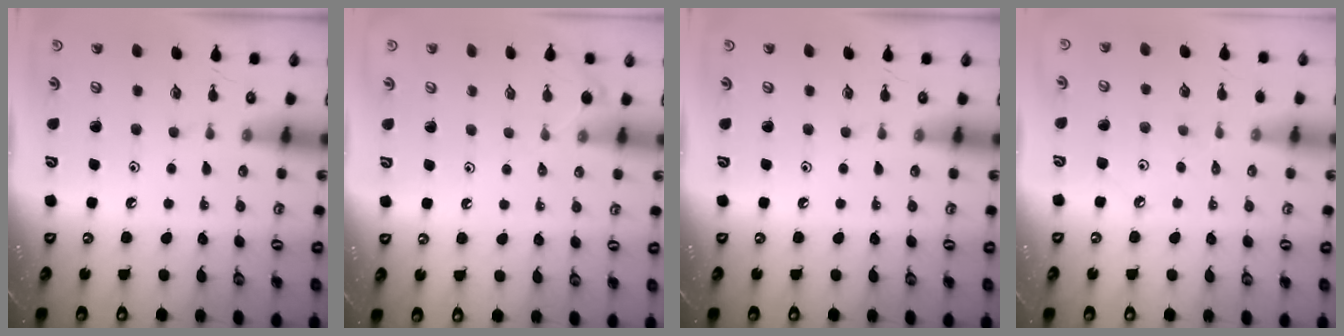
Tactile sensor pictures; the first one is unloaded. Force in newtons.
{"total": 3.8, "press": 3.7, "slide": 0.7}
{"total": 0.0}
{"total": 4.0, "press": 4.0, "slide": 0.5}